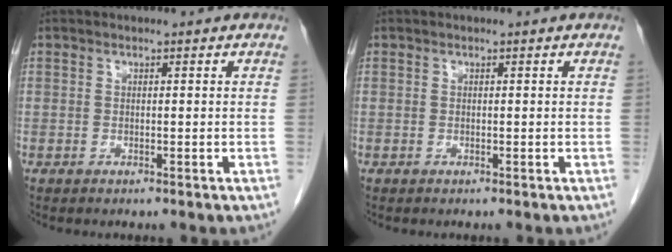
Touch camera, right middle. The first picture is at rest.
{"total": 0.0}